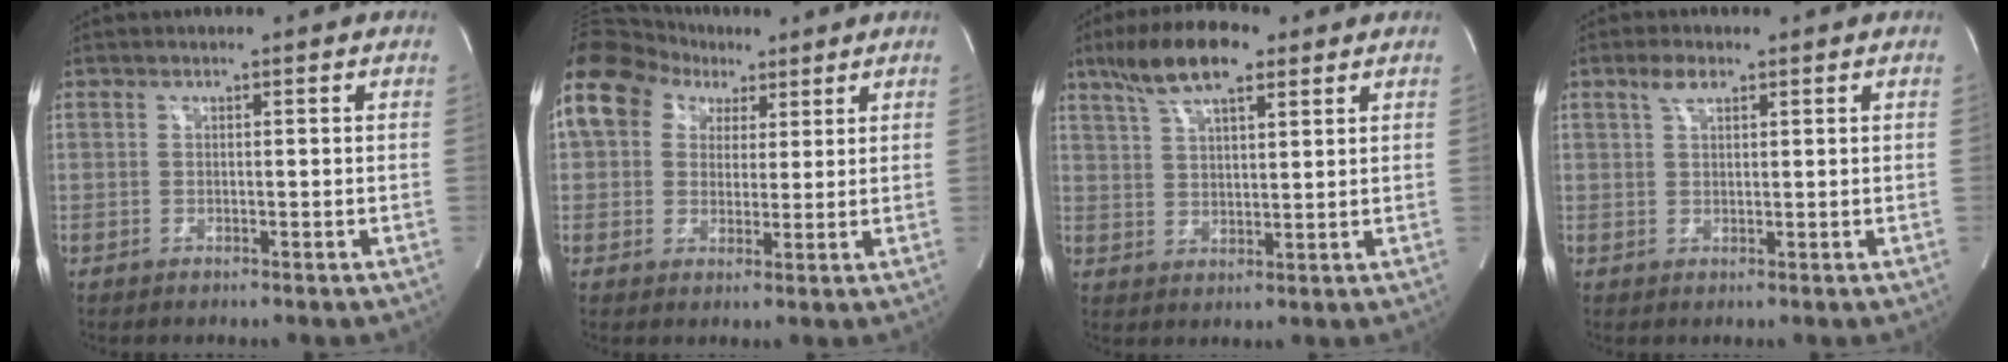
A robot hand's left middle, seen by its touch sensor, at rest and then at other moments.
{"total": 14.4, "force": [6.9, 10.9, 6.5], "torque": [-0.156, 0.069, 0.121]}
{"total": 10.2, "force": [6.6, 2.9, 7.1], "torque": [-0.135, 0.019, 0.119]}
{"total": 2.7, "force": [1.7, 1.1, 1.8], "torque": [-0.041, 0.009, 0.035]}